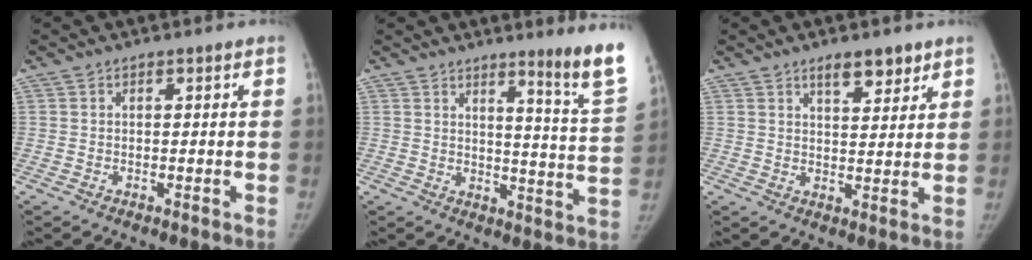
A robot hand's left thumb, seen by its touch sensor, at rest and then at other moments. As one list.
[{"total": 11.7, "force": [8.2, -0.8, 8.3], "torque": [-0.102, -0.083, 0.104]}, {"total": 5.3, "force": [3.8, 2.1, 3.1], "torque": [-0.022, -0.025, 0.058]}]